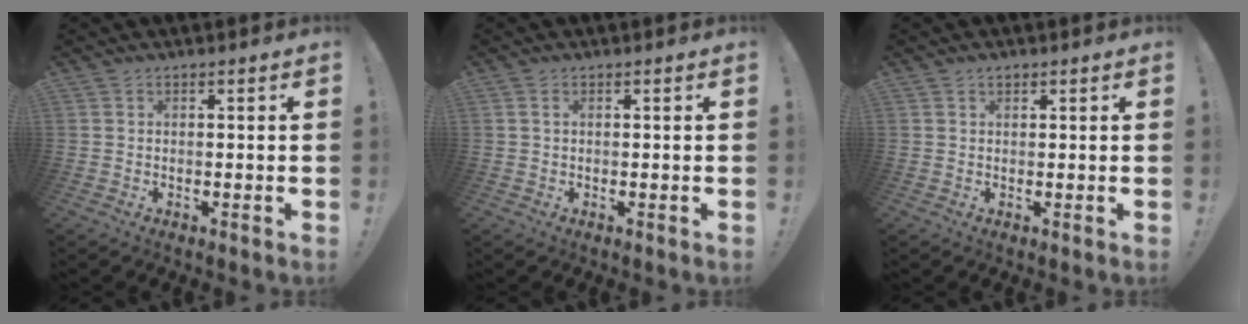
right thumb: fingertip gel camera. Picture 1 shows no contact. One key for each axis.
{"total": 1.0, "fx": 0.4, "fy": 0.5, "fz": 0.8, "tx": -0.016, "ty": 0.003, "tz": 0.006}
{"total": 1.0, "fx": 0.7, "fy": 0.5, "fz": 0.4, "tx": -0.008, "ty": 0.001, "tz": 0.013}